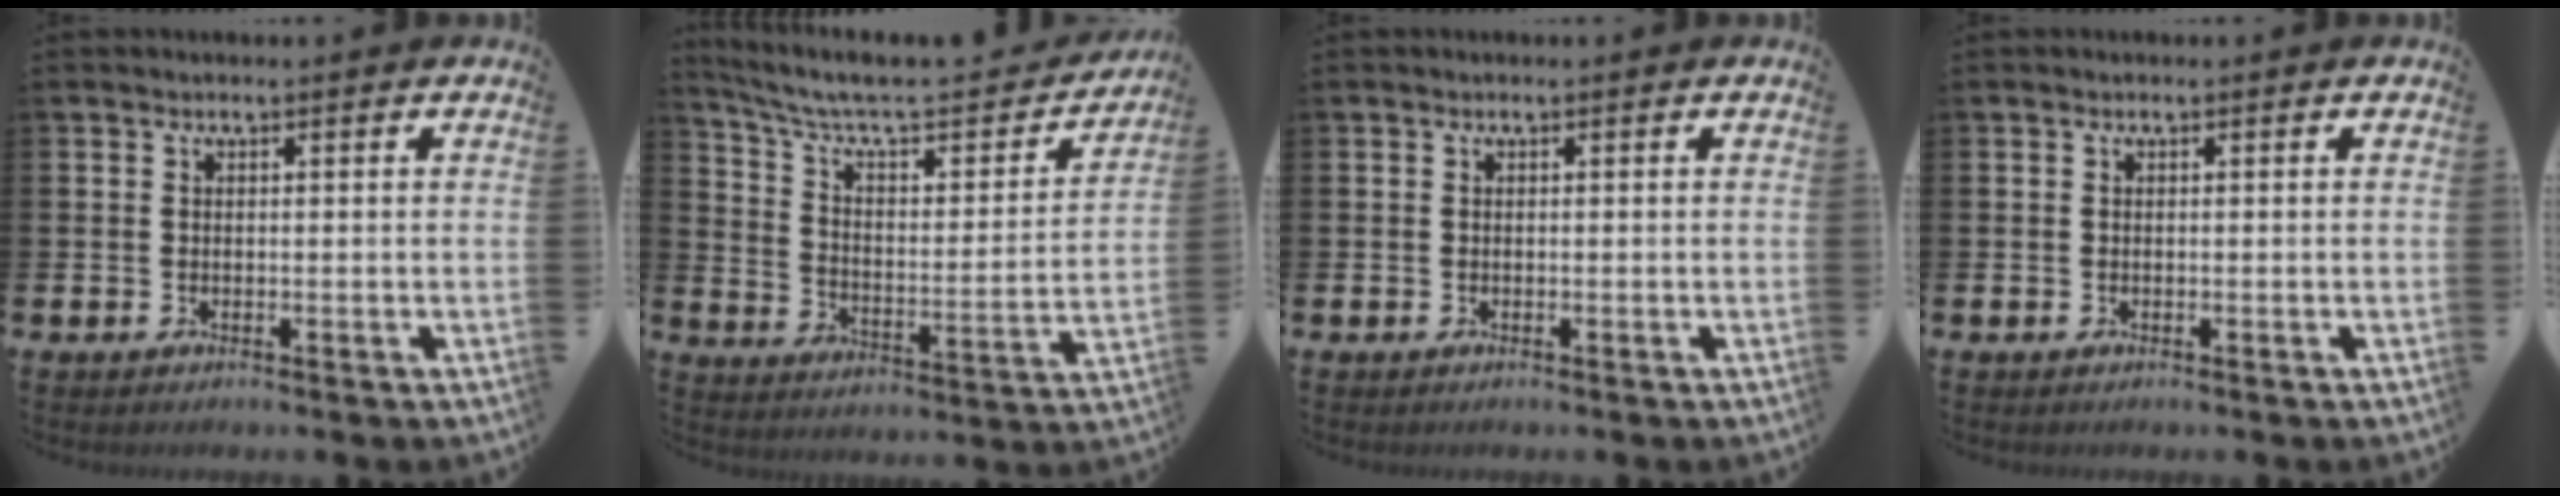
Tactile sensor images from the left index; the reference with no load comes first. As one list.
[{"total": 8.0, "force": [6.4, 2.4, 4.1], "torque": [-0.106, -0.045, 0.104]}, {"total": 0.0}, {"total": 0.0}]